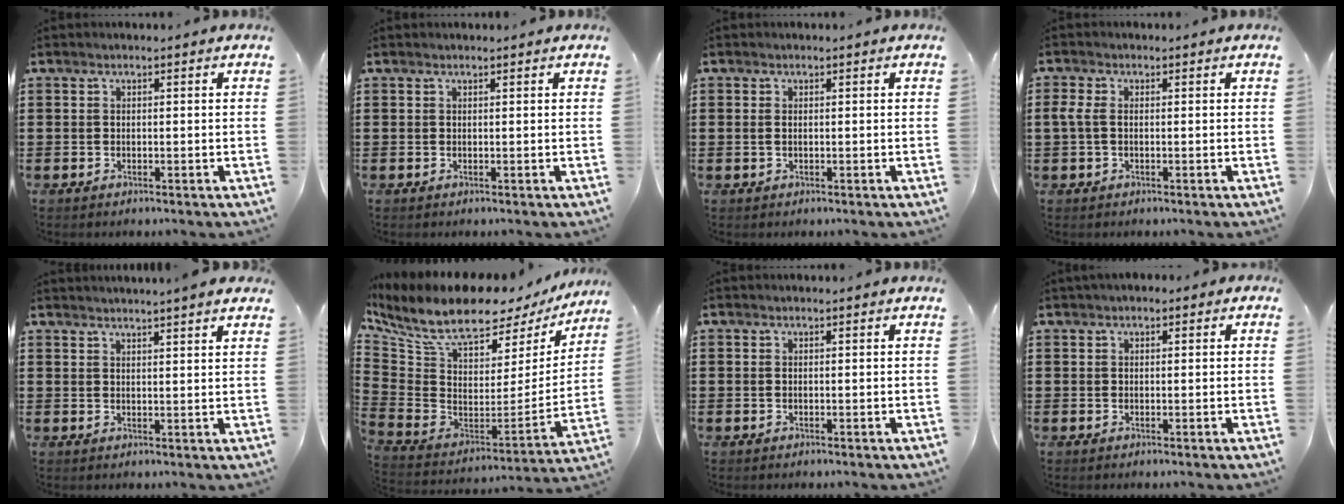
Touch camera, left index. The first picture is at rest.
{"total": 0.0}
{"total": 1.0, "force": [0.0, 0.5, 0.9], "torque": [-0.018, 0.002, -0.001]}
{"total": 2.6, "force": [-0.2, 1.4, 2.2], "torque": [-0.066, -0.004, -0.011]}
{"total": 2.5, "force": [2.4, -0.7, 0.5], "torque": [-0.015, -0.008, 0.046]}
{"total": 10.0, "force": [8.1, 2.8, 5.3], "torque": [-0.141, -0.059, 0.143]}
{"total": 0.0}
{"total": 0.9, "force": [0.2, 0.6, 0.6], "torque": [-0.014, 0.006, 0.002]}